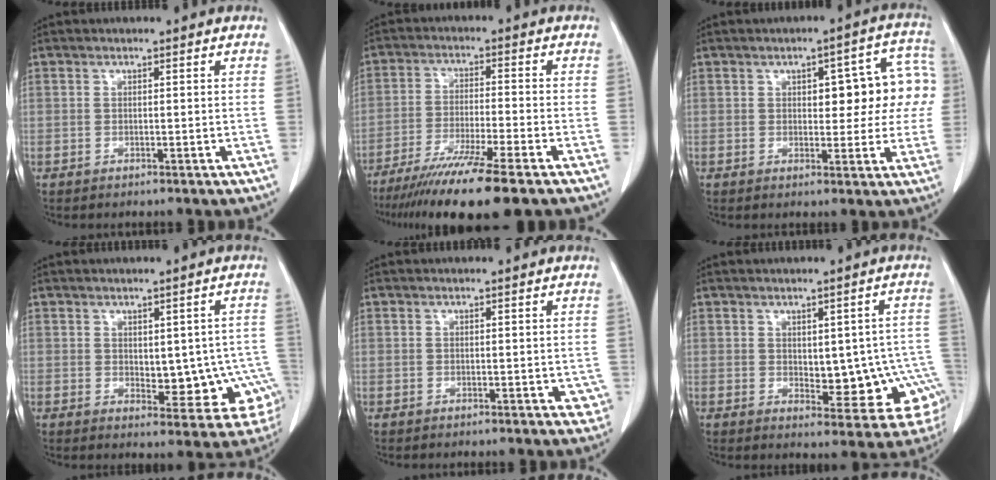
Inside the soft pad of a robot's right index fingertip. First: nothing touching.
{"total": 13.6, "force": [-10.3, -0.9, 8.9], "torque": [-0.154, -0.043, -0.169]}
{"total": 9.9, "force": [1.6, 4.4, 8.7], "torque": [-0.084, 0.037, 0.019]}
{"total": 9.8, "force": [-1.4, 5.0, 8.3], "torque": [-0.081, 0.009, -0.006]}
{"total": 2.0, "force": [-0.2, 1.3, 1.6], "torque": [-0.003, 0.001, -0.002]}
{"total": 11.5, "force": [-1.5, 5.5, 9.9], "torque": [-0.098, 0.015, -0.004]}